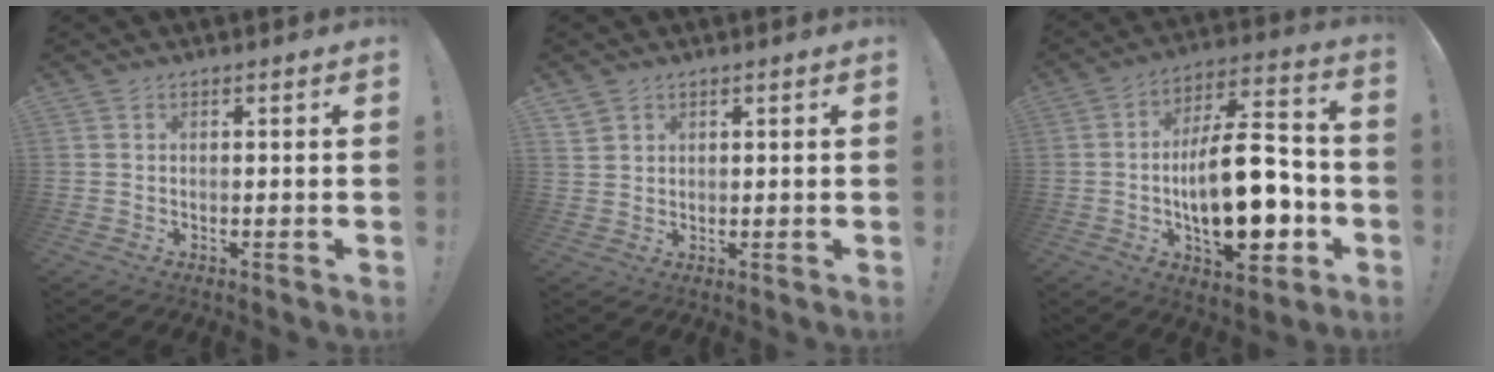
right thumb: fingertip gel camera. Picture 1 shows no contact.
{"total": 2.8, "force": [2.1, 1.8, 0.7], "torque": [-0.010, -0.010, 0.039]}
{"total": 23.2, "force": [-4.5, 10.3, 20.3], "torque": [-0.337, 0.022, -0.072]}